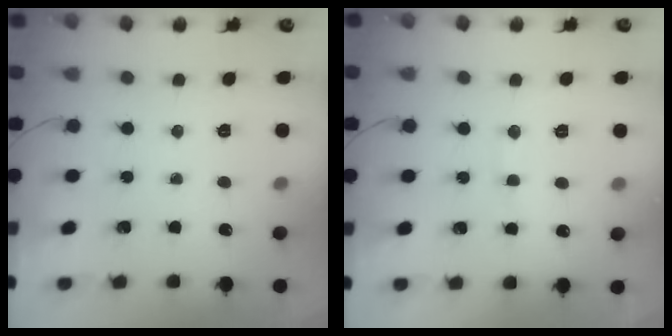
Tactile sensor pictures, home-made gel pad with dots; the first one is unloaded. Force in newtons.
{"total": 4.8, "press": 4.6, "slide": 1.2}